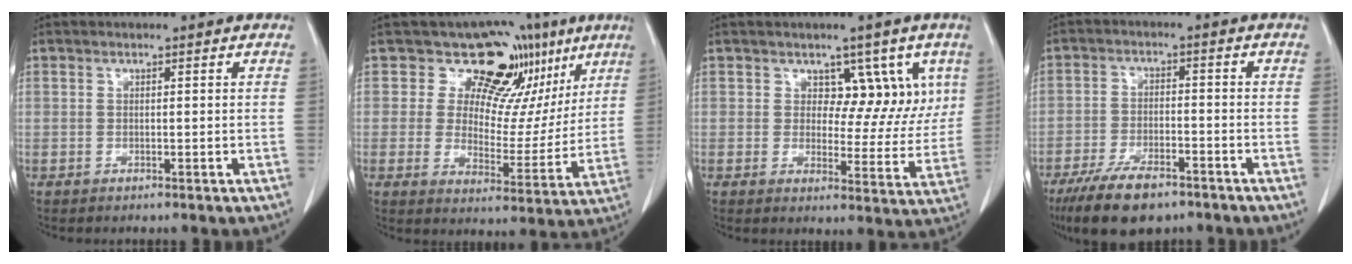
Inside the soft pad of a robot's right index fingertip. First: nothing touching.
{"total": 12.9, "force": [8.6, 8.4, 4.6], "torque": [-0.042, 0.004, 0.102]}
{"total": 7.6, "force": [3.9, 5.0, 4.2], "torque": [-0.023, 0.006, 0.055]}
{"total": 9.9, "force": [-7.1, 3.6, 5.9], "torque": [-0.107, -0.013, -0.122]}